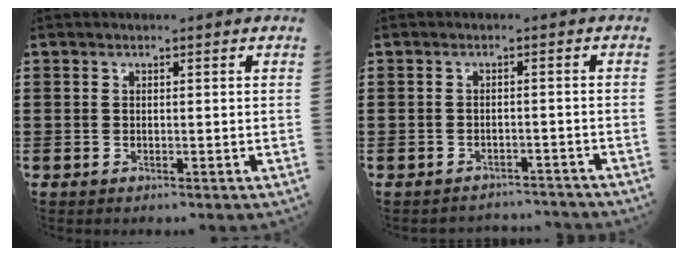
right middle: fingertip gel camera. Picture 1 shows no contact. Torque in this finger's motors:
{"motor_torque": [-0.15, 0.22, -0.24, -0.02]}